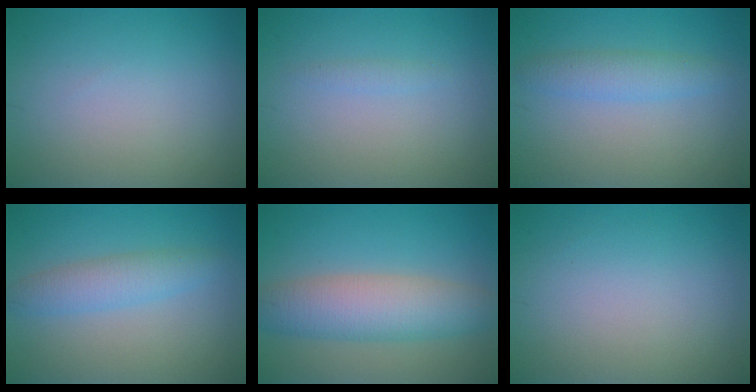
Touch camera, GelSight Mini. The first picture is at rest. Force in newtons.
{"total": 0.7, "press": 0.7, "slide": 0.1}
{"total": 2.5, "press": 2.5, "slide": 0.1}
{"total": 3.0, "press": 3.0, "slide": 0.1}
{"total": 6.3, "press": 6.3, "slide": 0.2}
{"total": 0.0}